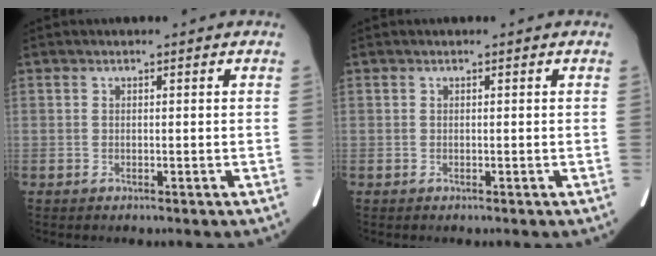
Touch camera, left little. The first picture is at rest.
{"total": 0.0}